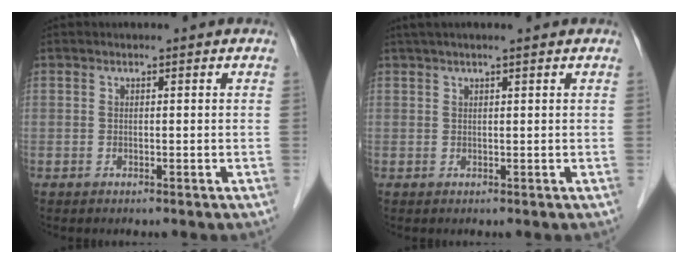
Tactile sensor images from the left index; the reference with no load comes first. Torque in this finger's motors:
{"motor_torque": [0.43, -0.38, 0.07, 0.02]}